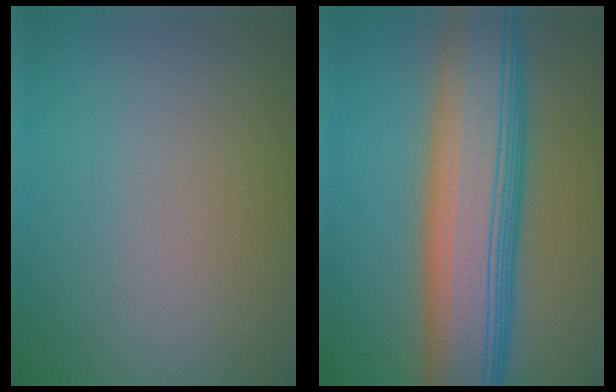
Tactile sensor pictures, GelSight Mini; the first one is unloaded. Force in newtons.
{"total": 12.7, "press": 12.7, "slide": 0.1}